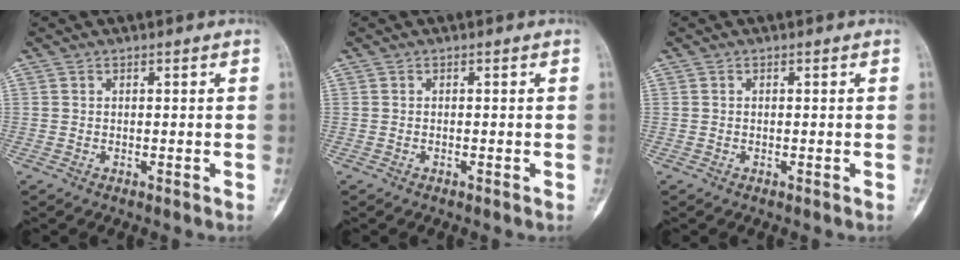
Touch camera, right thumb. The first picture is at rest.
{"total": 0.0}
{"total": 0.0}